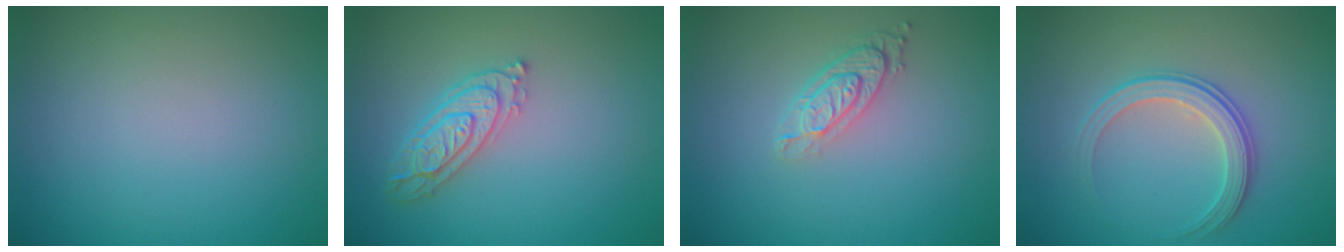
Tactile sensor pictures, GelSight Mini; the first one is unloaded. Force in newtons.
{"total": 3.4, "press": 3.2, "slide": 1.0}
{"total": 3.1, "press": 2.3, "slide": 2.1}
{"total": 3.1, "press": 2.7, "slide": 1.4}